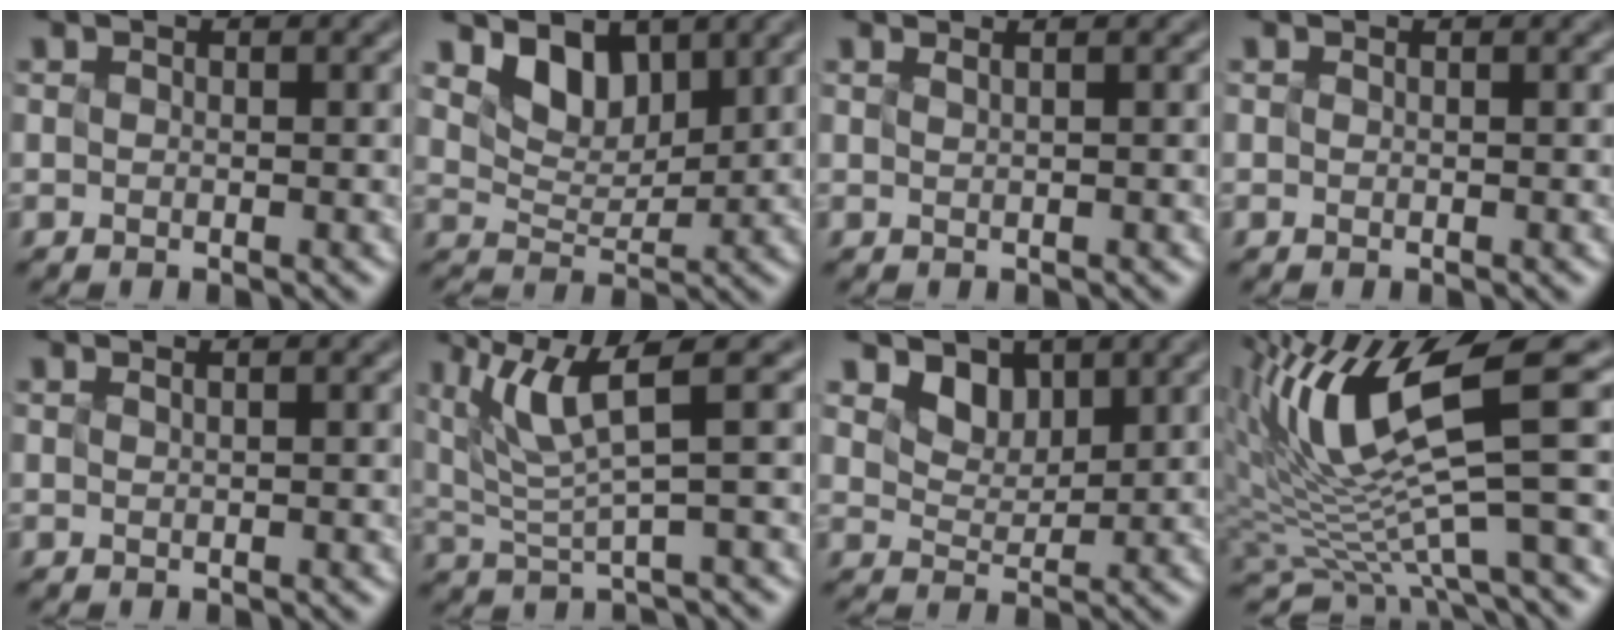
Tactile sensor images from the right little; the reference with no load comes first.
{"total": 2.0, "force": [1.8, 0.9, 0.3], "torque": [-0.029, -0.013, 0.055]}
{"total": 1.9, "force": [1.3, 0.9, 0.9], "torque": [-0.005, 0.021, 0.015]}
{"total": 0.5, "force": [0.1, 0.4, 0.3], "torque": [0.005, 0.006, -0.004]}
{"total": 1.7, "force": [1.0, 0.9, 0.9], "torque": [-0.005, 0.018, 0.009]}
{"total": 4.5, "force": [2.0, 0.3, 4.0], "torque": [-0.095, -0.001, 0.066]}
{"total": 1.4, "force": [1.2, 0.7, -0.2], "torque": [-0.023, -0.016, 0.051]}
{"total": 9.3, "force": [3.0, 2.4, 8.5], "torque": [-0.175, -0.017, 0.093]}